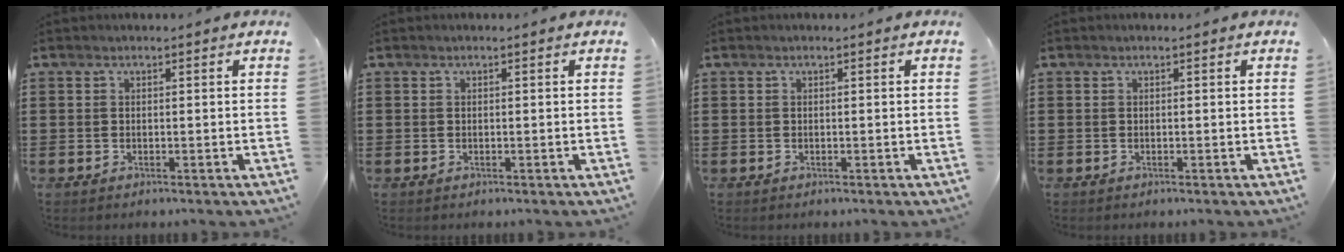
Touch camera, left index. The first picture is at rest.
{"total": 0.0}
{"total": 0.0}
{"total": 0.0}